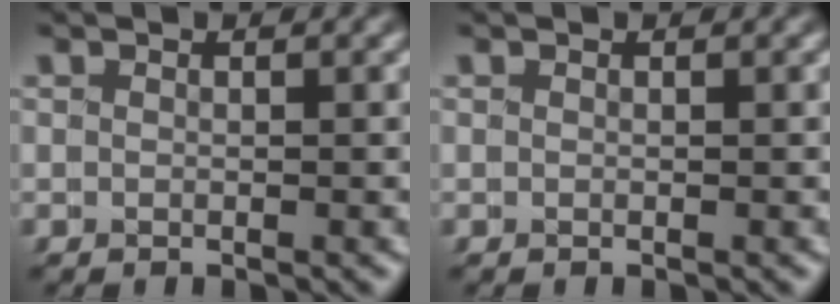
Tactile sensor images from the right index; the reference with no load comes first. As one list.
[{"total": 0.0}]